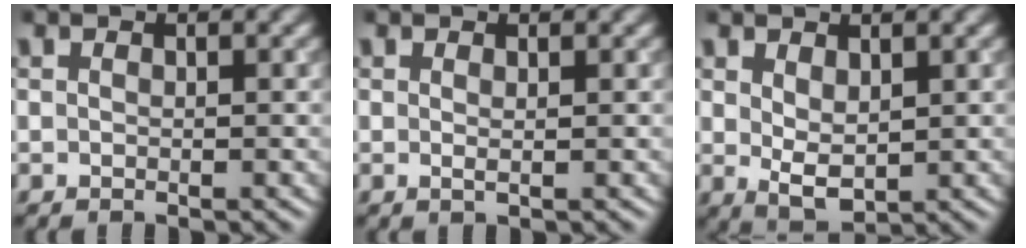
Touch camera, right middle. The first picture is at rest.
{"total": 0.6, "force": [0.2, 0.1, 0.6], "torque": [-0.011, -0.002, 0.003]}
{"total": 2.6, "force": [0.9, 1.4, 2.0], "torque": [-0.042, -0.007, 0.024]}